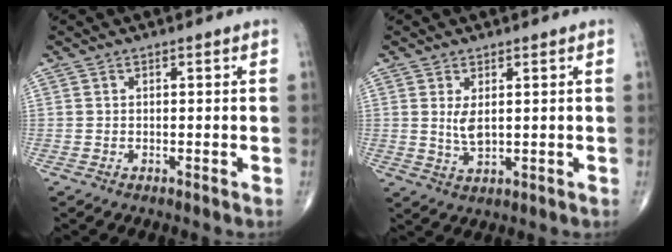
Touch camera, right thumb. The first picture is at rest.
{"total": 3.5, "force": [0.8, 1.5, 3.0], "torque": [-0.053, -0.016, 0.021]}